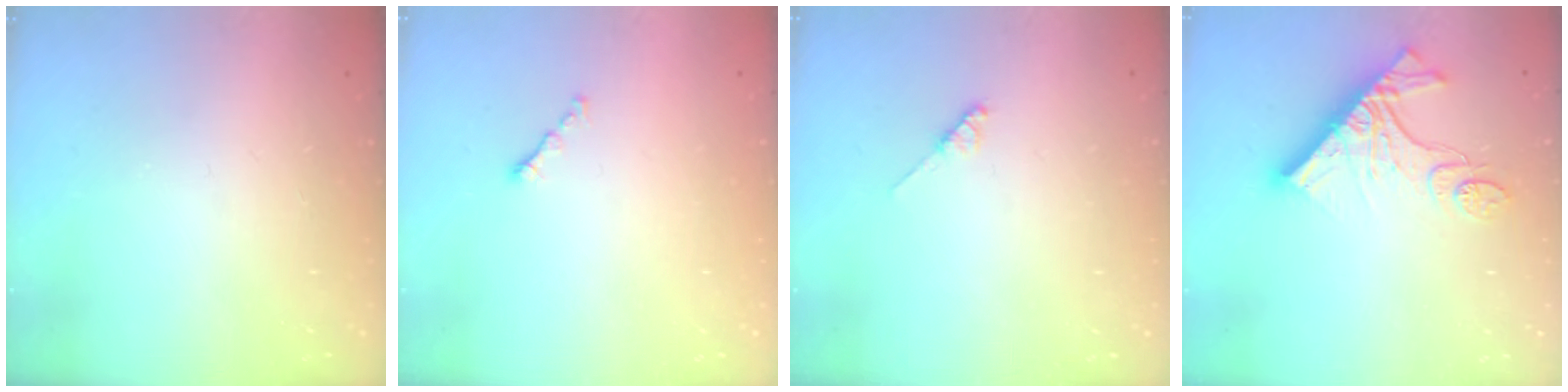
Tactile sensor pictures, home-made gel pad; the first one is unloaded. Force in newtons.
{"total": 0.8, "press": 0.6, "slide": 0.4}
{"total": 3.5, "press": 3.5, "slide": 0.4}
{"total": 14.3, "press": 14.3, "slide": 1.5}